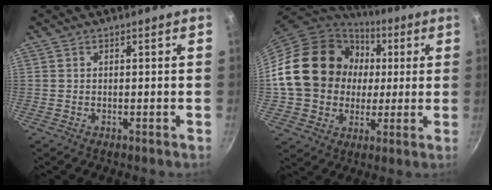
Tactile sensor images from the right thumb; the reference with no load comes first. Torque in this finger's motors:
{"motor_torque": [0.61, 4.41, 2.05, 0.08, 0.43]}